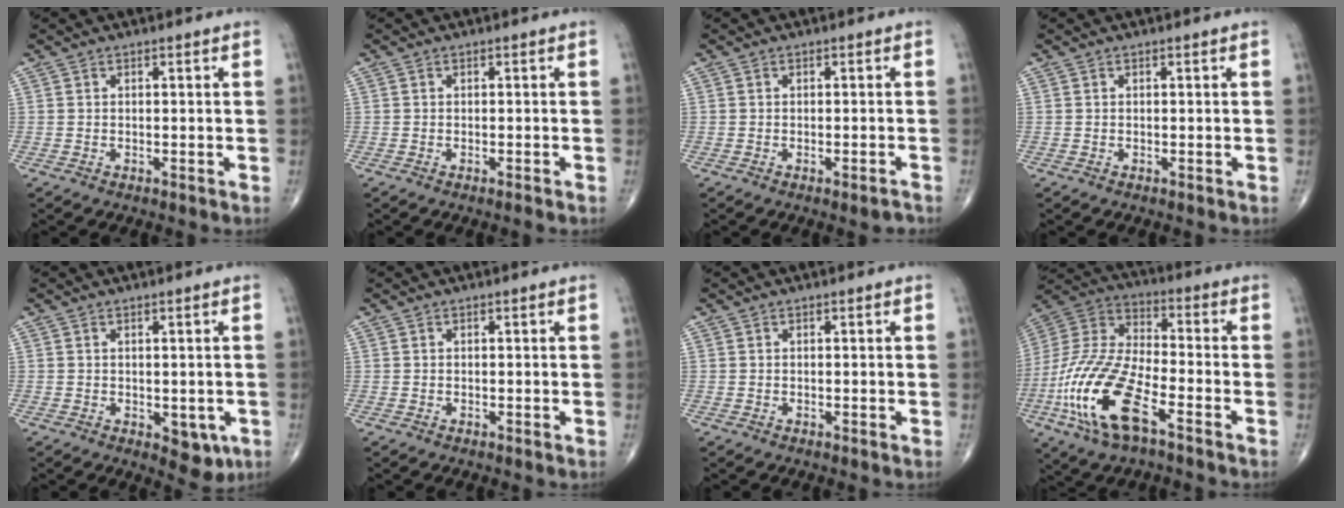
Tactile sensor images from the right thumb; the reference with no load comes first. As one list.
[{"total": 0.7, "force": [-0.5, 0.0, 0.5], "torque": [-0.014, -0.002, -0.008]}, {"total": 2.0, "force": [-1.4, 0.4, 1.3], "torque": [-0.017, 0.005, -0.015]}, {"total": 0.0}, {"total": 4.9, "force": [-1.3, 2.7, 3.8], "torque": [-0.025, -0.006, -0.009]}, {"total": 0.0}, {"total": 0.0}, {"total": 20.1, "force": [-8.5, 7.8, 16.4], "torque": [-0.354, 0.023, -0.160]}]